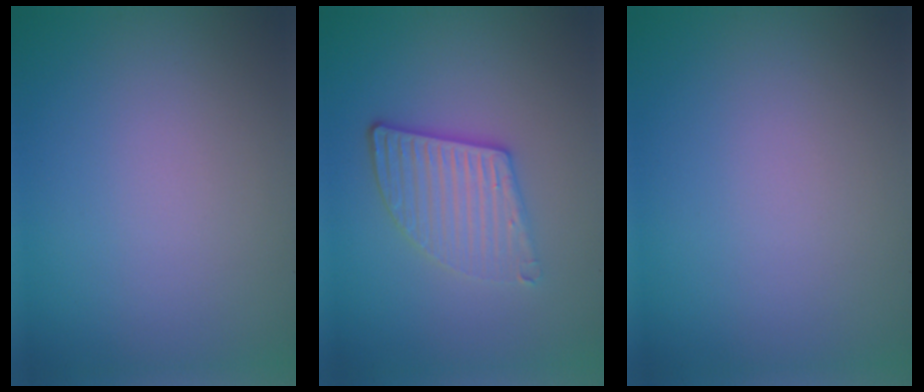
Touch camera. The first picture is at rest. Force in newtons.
{"total": 3.7, "press": 3.2, "slide": 2.0}
{"total": 0.0}